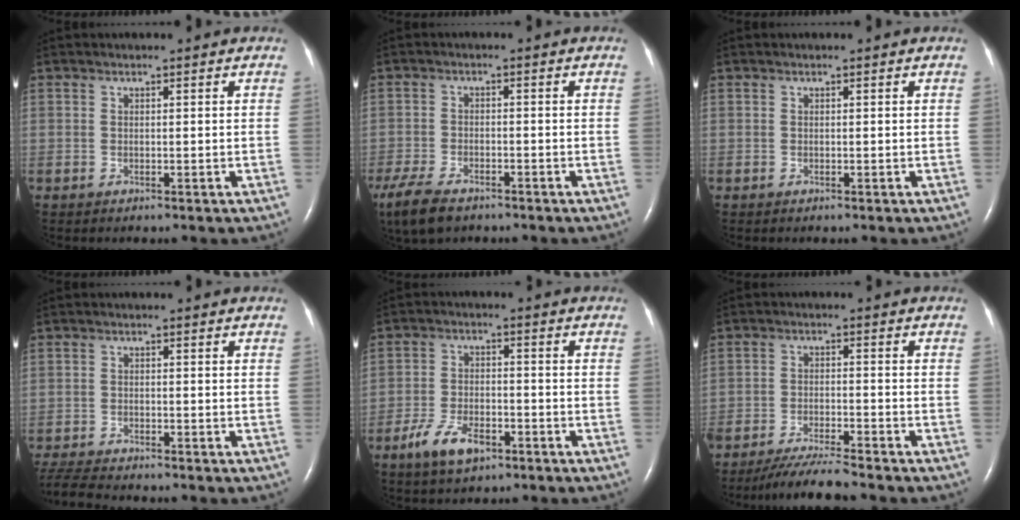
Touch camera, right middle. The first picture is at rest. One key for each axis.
{"total": 10.5, "fx": -7.5, "fy": 4.7, "fz": 5.8, "tx": -0.131, "ty": -0.019, "tz": -0.124}
{"total": 0.0}
{"total": 6.4, "fx": -6.1, "fy": 0.4, "fz": 2.0, "tx": -0.037, "ty": -0.018, "tz": -0.107}
{"total": 6.9, "fx": -4.2, "fy": 3.0, "fz": 4.7, "tx": -0.100, "ty": -0.003, "tz": -0.074}
{"total": 6.8, "fx": -6.2, "fy": -0.5, "fz": 2.6, "tx": -0.044, "ty": -0.021, "tz": -0.111}